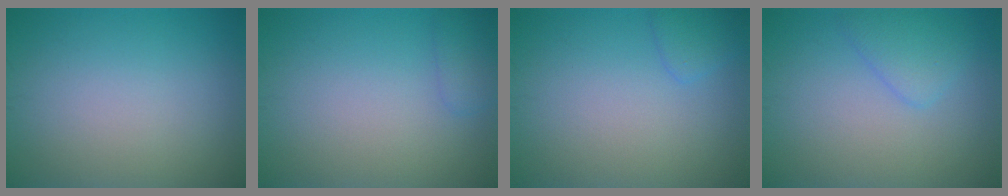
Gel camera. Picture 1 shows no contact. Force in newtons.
{"total": 1.3, "press": 1.3, "slide": 0.1}
{"total": 1.5, "press": 1.4, "slide": 0.1}
{"total": 2.3, "press": 2.3, "slide": 0.2}